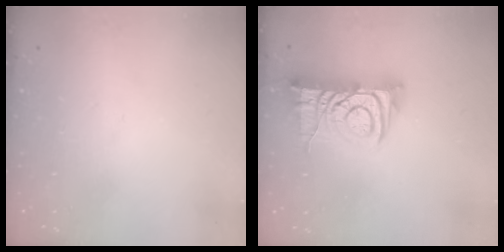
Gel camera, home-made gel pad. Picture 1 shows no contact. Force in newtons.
{"total": 12.5, "press": 12.4, "slide": 1.3}